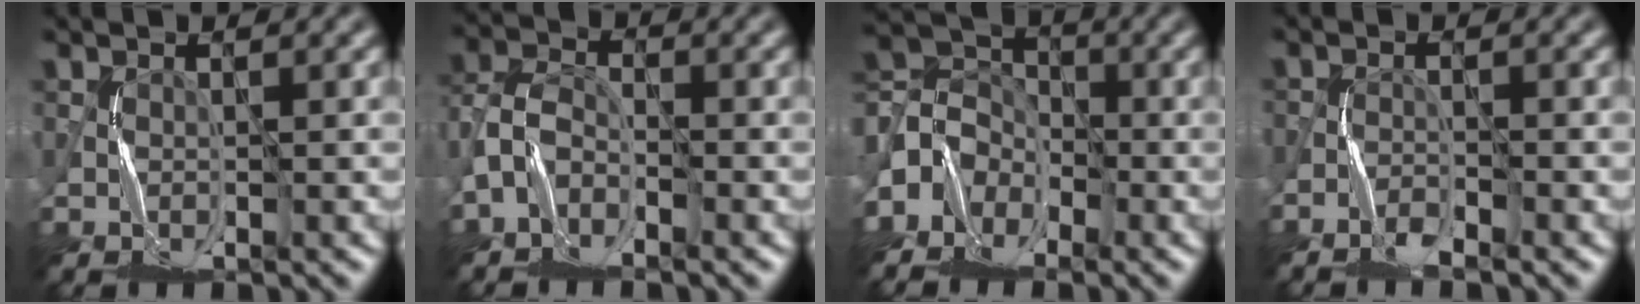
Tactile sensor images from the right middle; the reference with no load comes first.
{"total": 3.2, "force": [-2.4, 1.6, 1.3], "torque": [-0.028, 0.007, -0.058]}
{"total": 3.9, "force": [-2.7, 2.8, 0.4], "torque": [-0.001, 0.008, -0.071]}
{"total": 2.0, "force": [-2.0, 0.0, 0.3], "torque": [-0.007, 0.001, -0.042]}